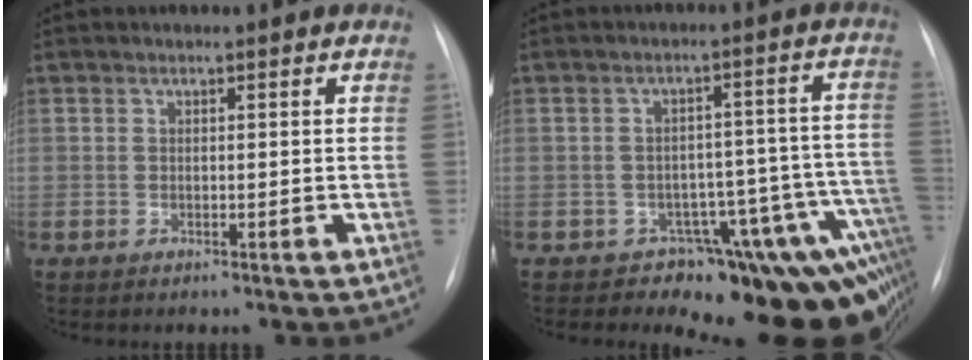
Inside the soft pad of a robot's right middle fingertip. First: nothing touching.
{"total": 13.1, "force": [-10.6, 4.4, 6.3], "torque": [0.008, 0.063, -0.124]}